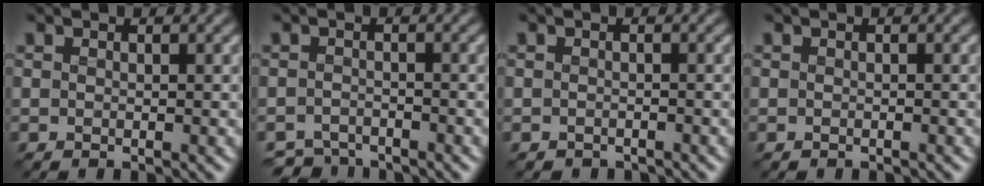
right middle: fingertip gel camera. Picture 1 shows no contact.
{"total": 2.9, "force": [-2.8, 0.4, -0.1], "torque": [0.003, -0.006, -0.050]}
{"total": 1.0, "force": [-1.0, 0.2, -0.2], "torque": [0.002, -0.007, -0.015]}
{"total": 0.0}